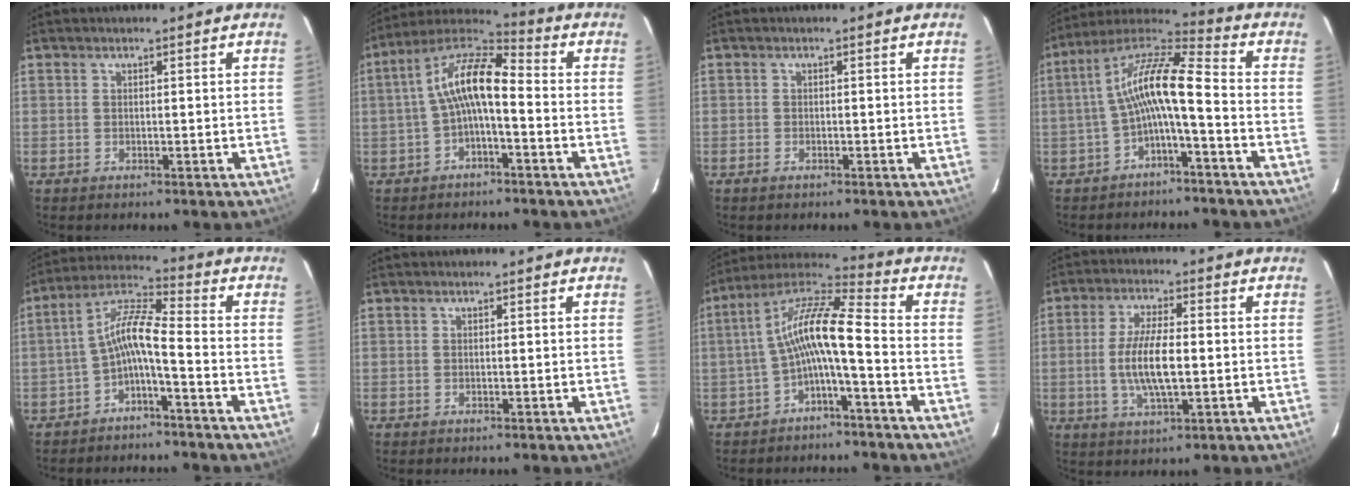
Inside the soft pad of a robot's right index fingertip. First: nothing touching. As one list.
[{"total": 10.1, "force": [-1.7, 3.5, 9.3], "torque": [-0.191, 0.024, -0.035]}, {"total": 0.8, "force": [-0.7, 0.4, 0.3], "torque": [-0.007, -0.001, -0.014]}, {"total": 11.4, "force": [-2.3, 2.1, 11.0], "torque": [-0.225, 0.024, -0.049]}, {"total": 7.5, "force": [-3.3, 1.1, 6.7], "torque": [-0.161, 0.021, -0.064]}, {"total": 0.0}, {"total": 11.2, "force": [-2.5, 1.8, 10.7], "torque": [-0.223, 0.024, -0.053]}, {"total": 9.2, "force": [-0.9, 2.8, 8.7], "torque": [-0.171, -0.004, -0.017]}]